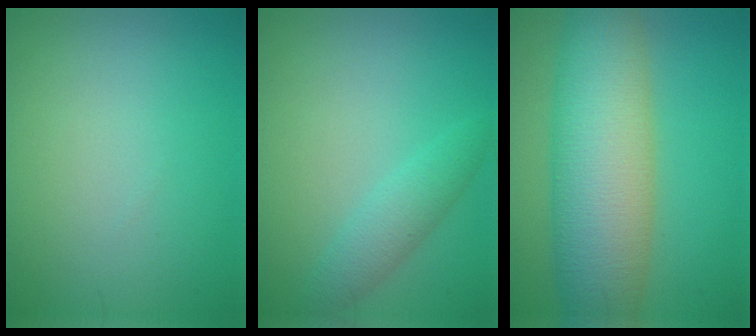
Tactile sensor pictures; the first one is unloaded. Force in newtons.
{"total": 2.3, "press": 2.3, "slide": 0.2}
{"total": 10.7, "press": 10.7, "slide": 0.6}